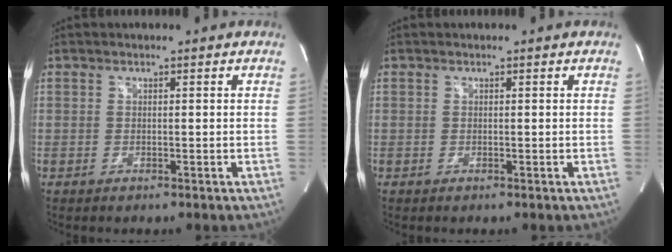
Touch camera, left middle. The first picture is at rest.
{"total": 0.0}